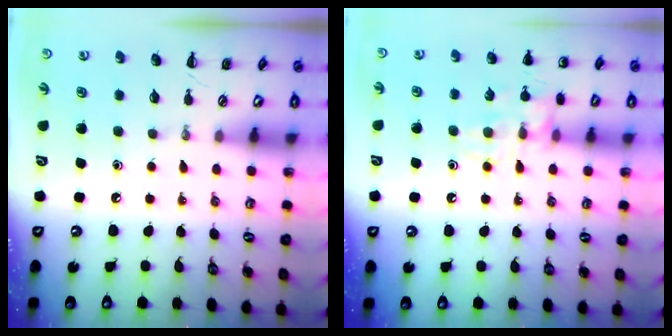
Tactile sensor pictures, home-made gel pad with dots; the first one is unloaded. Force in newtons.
{"total": 12.1, "press": 12.0, "slide": 1.3}